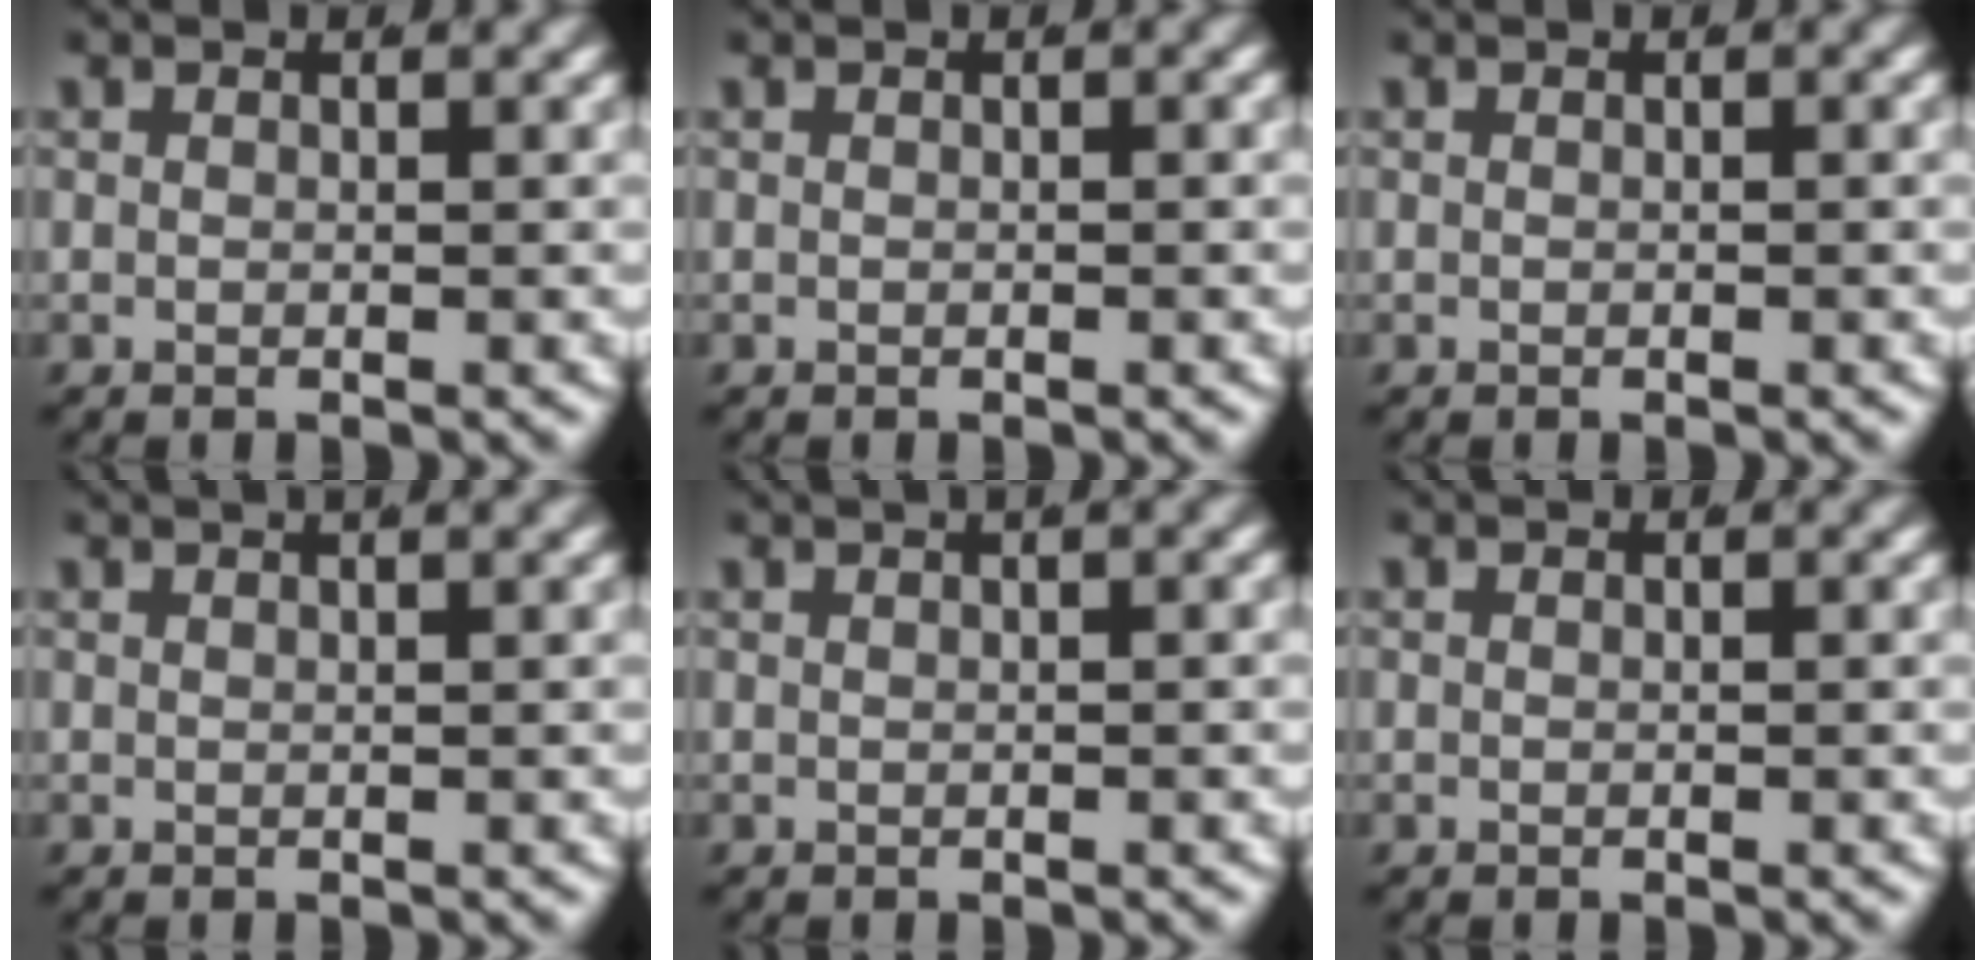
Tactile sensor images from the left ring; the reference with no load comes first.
{"total": 0.0}
{"total": 0.0}
{"total": 1.6, "force": [1.2, -0.3, 1.0], "torque": [-0.001, 0.010, 0.018]}
{"total": 1.3, "force": [0.8, -0.1, 1.0], "torque": [0.000, 0.016, 0.009]}
{"total": 0.0}